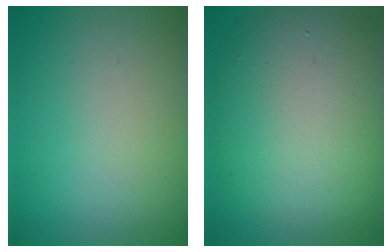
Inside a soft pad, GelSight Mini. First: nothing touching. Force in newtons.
{"total": 10.1, "press": 10.1, "slide": 0.8}